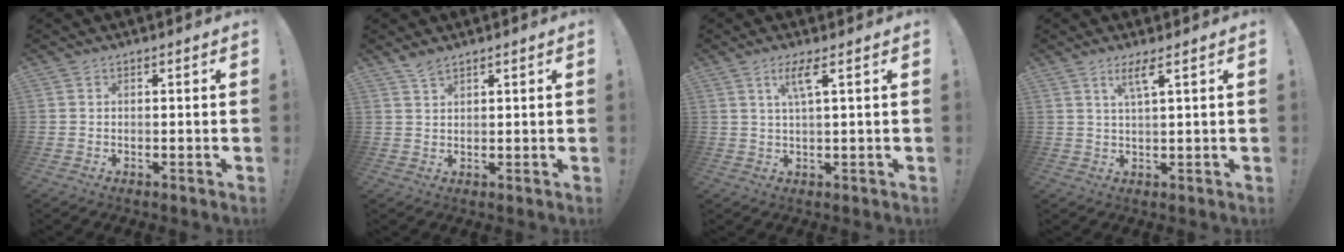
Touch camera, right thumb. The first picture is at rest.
{"total": 2.8, "force": [2.4, 0.6, 1.3], "torque": [-0.022, -0.014, 0.044]}
{"total": 5.2, "force": [2.2, 0.3, 4.7], "torque": [-0.088, 0.000, 0.031]}
{"total": 4.5, "force": [2.3, 0.0, 3.9], "torque": [-0.072, -0.003, 0.035]}